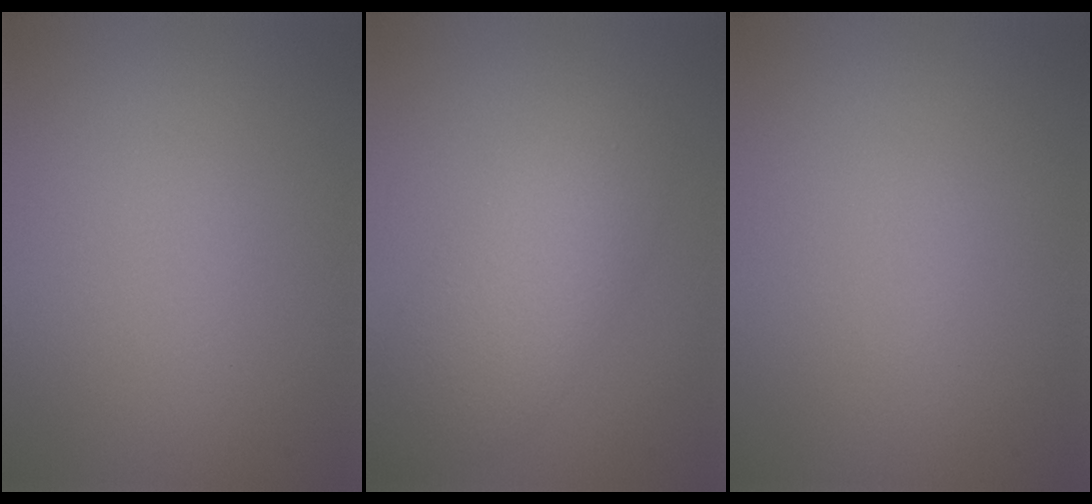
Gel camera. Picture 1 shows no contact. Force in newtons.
{"total": 5.0, "press": 5.0, "slide": 0.2}
{"total": 0.0}